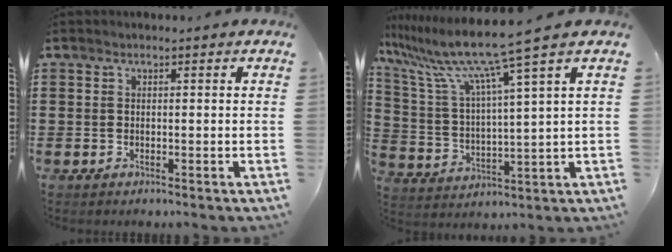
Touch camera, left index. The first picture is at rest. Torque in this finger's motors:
{"motor_torque": [1.69, -0.45, 0.75, 0.21]}